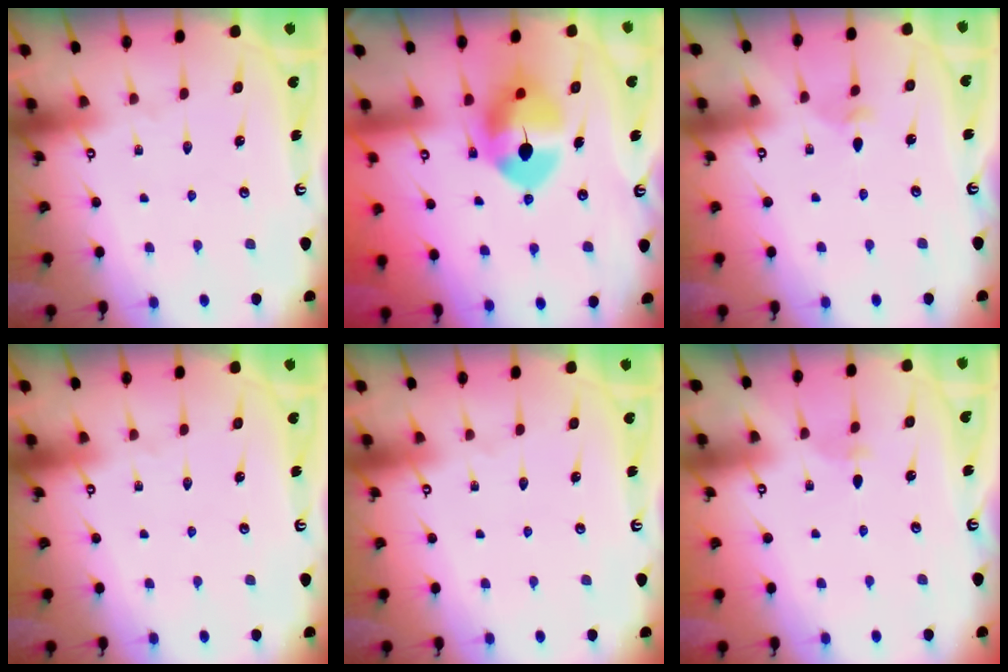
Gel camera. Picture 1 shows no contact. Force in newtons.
{"total": 10.0, "press": 9.9, "slide": 1.3}
{"total": 2.6, "press": 2.5, "slide": 0.7}
{"total": 0.0}
{"total": 0.0}
{"total": 2.8, "press": 2.7, "slide": 0.6}